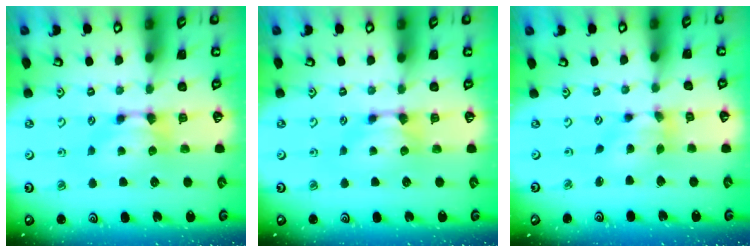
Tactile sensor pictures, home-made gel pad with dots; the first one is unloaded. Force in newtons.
{"total": 0.0}
{"total": 4.9, "press": 4.5, "slide": 1.9}